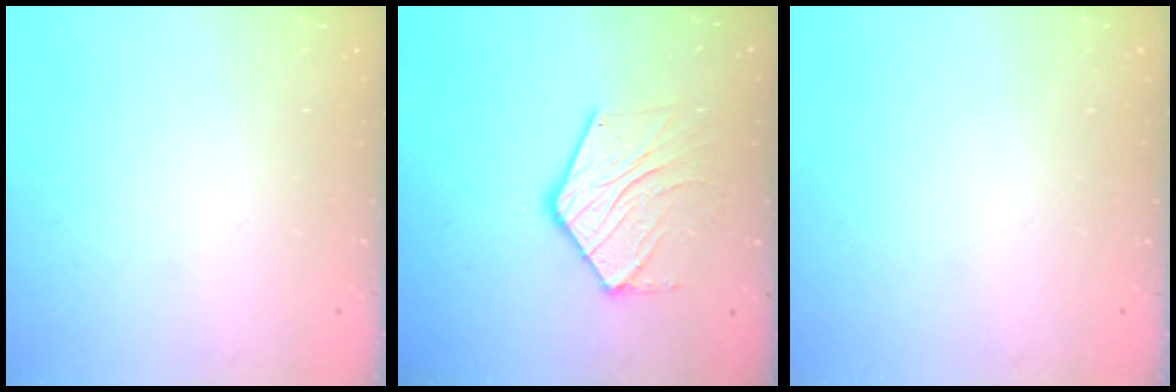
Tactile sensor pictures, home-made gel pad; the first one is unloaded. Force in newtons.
{"total": 12.6, "press": 12.5, "slide": 0.9}
{"total": 0.0}